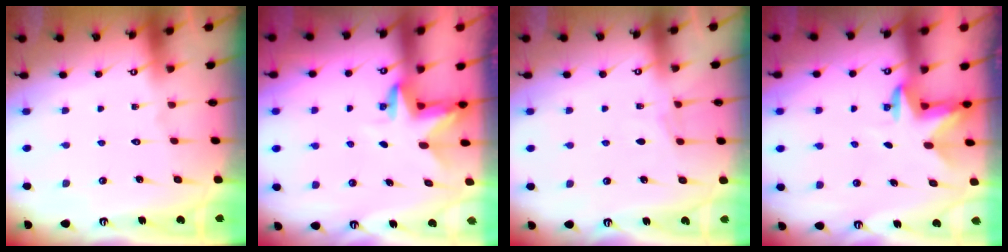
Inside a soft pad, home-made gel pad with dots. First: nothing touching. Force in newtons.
{"total": 3.3, "press": 3.3, "slide": 0.2}
{"total": 3.7, "press": 3.7, "slide": 0.4}
{"total": 3.1, "press": 3.0, "slide": 0.8}